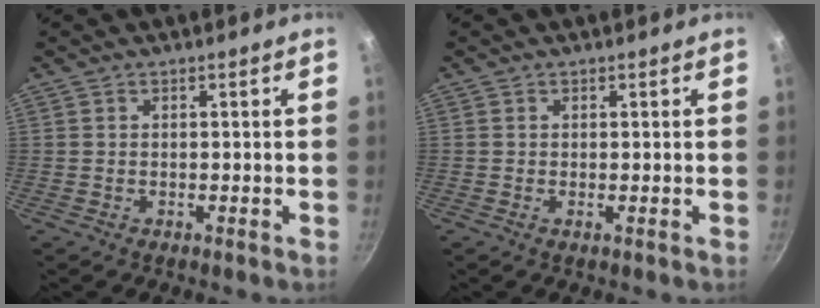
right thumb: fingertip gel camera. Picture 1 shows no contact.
{"total": 0.0}